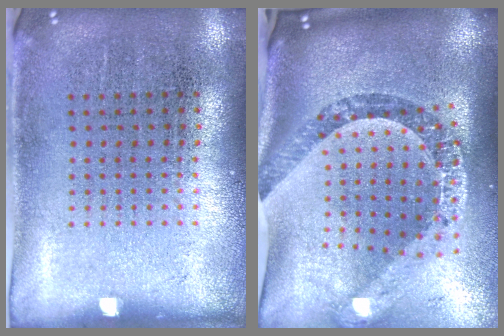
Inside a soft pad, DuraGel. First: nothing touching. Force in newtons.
{"total": 2.8, "press": 2.1, "slide": 1.8}